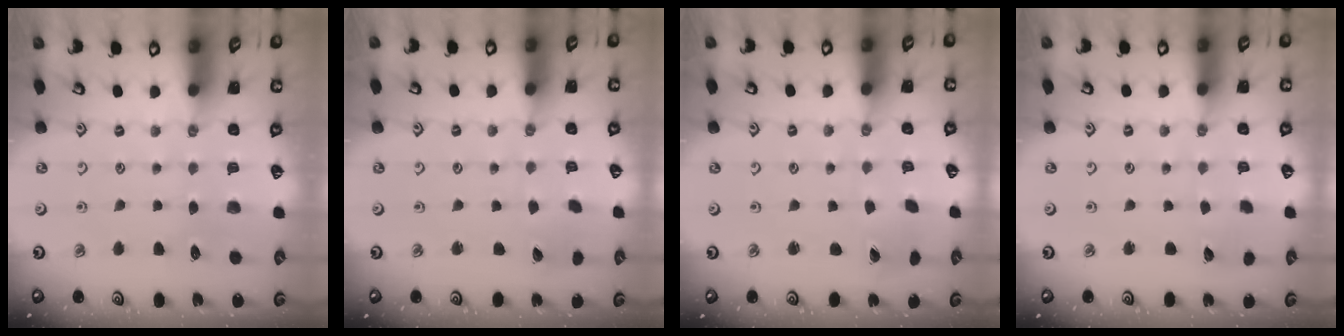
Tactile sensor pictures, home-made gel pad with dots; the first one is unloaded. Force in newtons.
{"total": 2.1, "press": 2.1, "slide": 0.3}
{"total": 1.2, "press": 1.2, "slide": 0.1}
{"total": 1.9, "press": 1.9, "slide": 0.2}